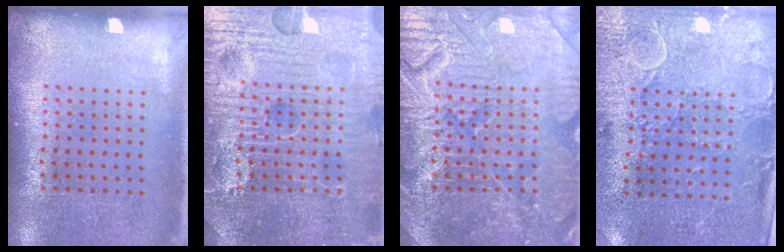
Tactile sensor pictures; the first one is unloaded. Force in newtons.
{"total": 7.2, "press": 7.2, "slide": 0.7}
{"total": 4.5, "press": 4.5, "slide": 0.6}
{"total": 2.9, "press": 2.5, "slide": 1.6}